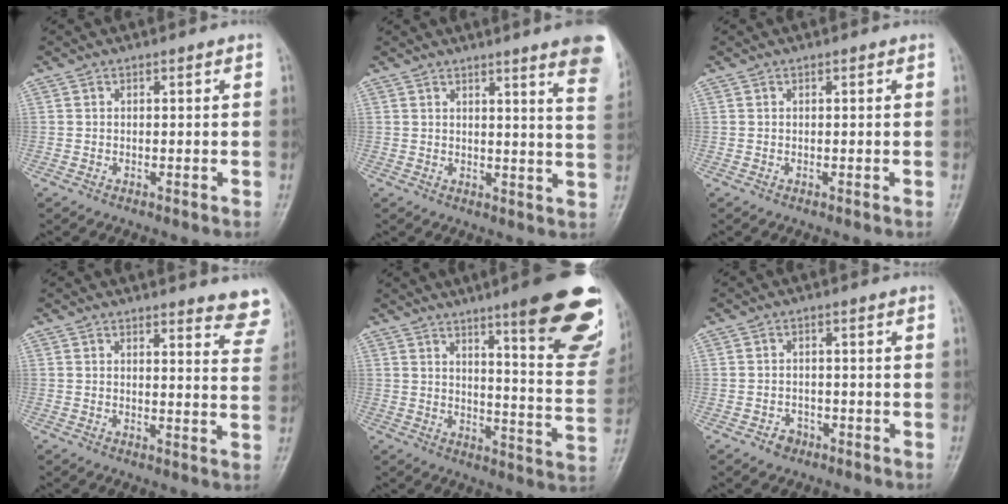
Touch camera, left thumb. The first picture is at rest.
{"total": 12.0, "force": [8.1, 0.9, 8.8], "torque": [-0.089, -0.035, 0.076]}
{"total": 0.0}
{"total": 9.0, "force": [8.4, 1.8, 2.8], "torque": [0.008, -0.052, 0.068]}
{"total": 22.2, "force": [13.1, 4.1, 17.5], "torque": [-0.195, -0.068, 0.171]}
{"total": 2.3, "force": [-1.4, 1.8, 0.6], "torque": [-0.002, 0.013, -0.021]}